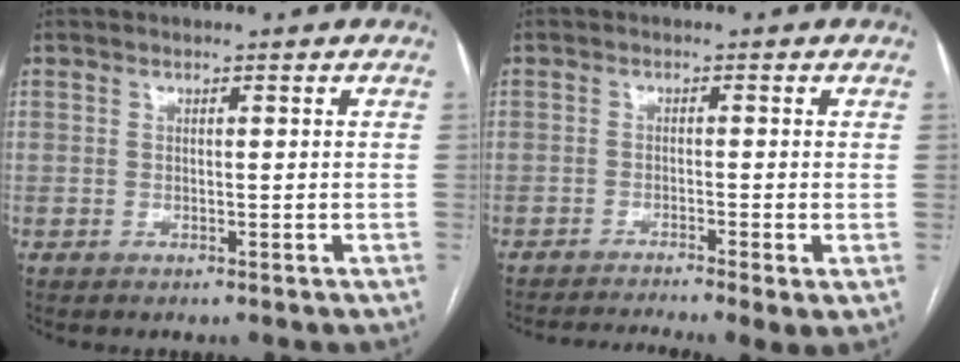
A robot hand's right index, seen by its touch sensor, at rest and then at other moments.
{"total": 8.1, "force": [-5.9, 0.3, 5.6], "torque": [-0.084, -0.007, -0.094]}